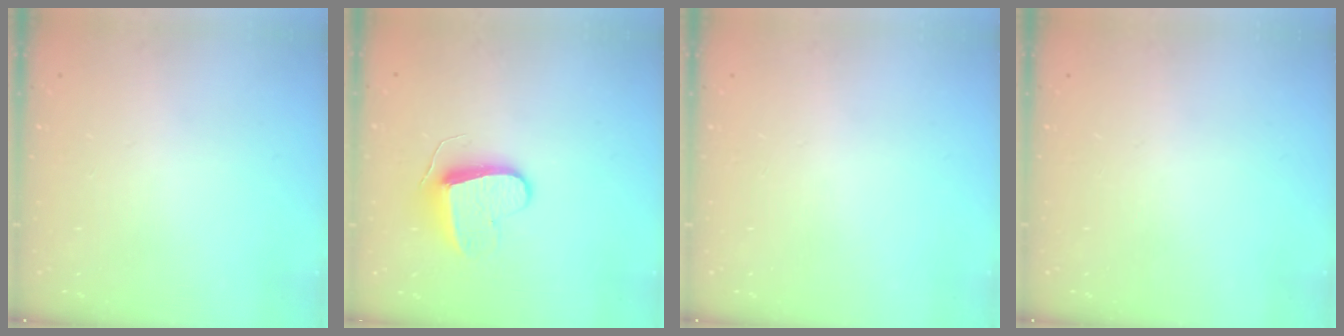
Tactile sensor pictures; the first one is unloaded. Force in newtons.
{"total": 8.5, "press": 8.5, "slide": 0.3}
{"total": 0.0}
{"total": 0.0}